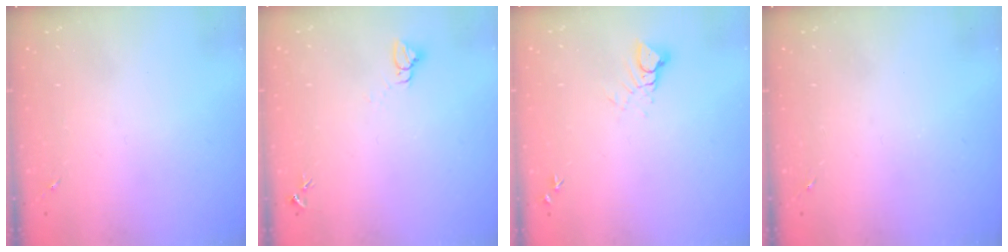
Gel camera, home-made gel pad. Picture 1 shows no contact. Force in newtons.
{"total": 2.7, "press": 2.7, "slide": 0.1}
{"total": 3.9, "press": 3.9, "slide": 0.3}
{"total": 0.0}